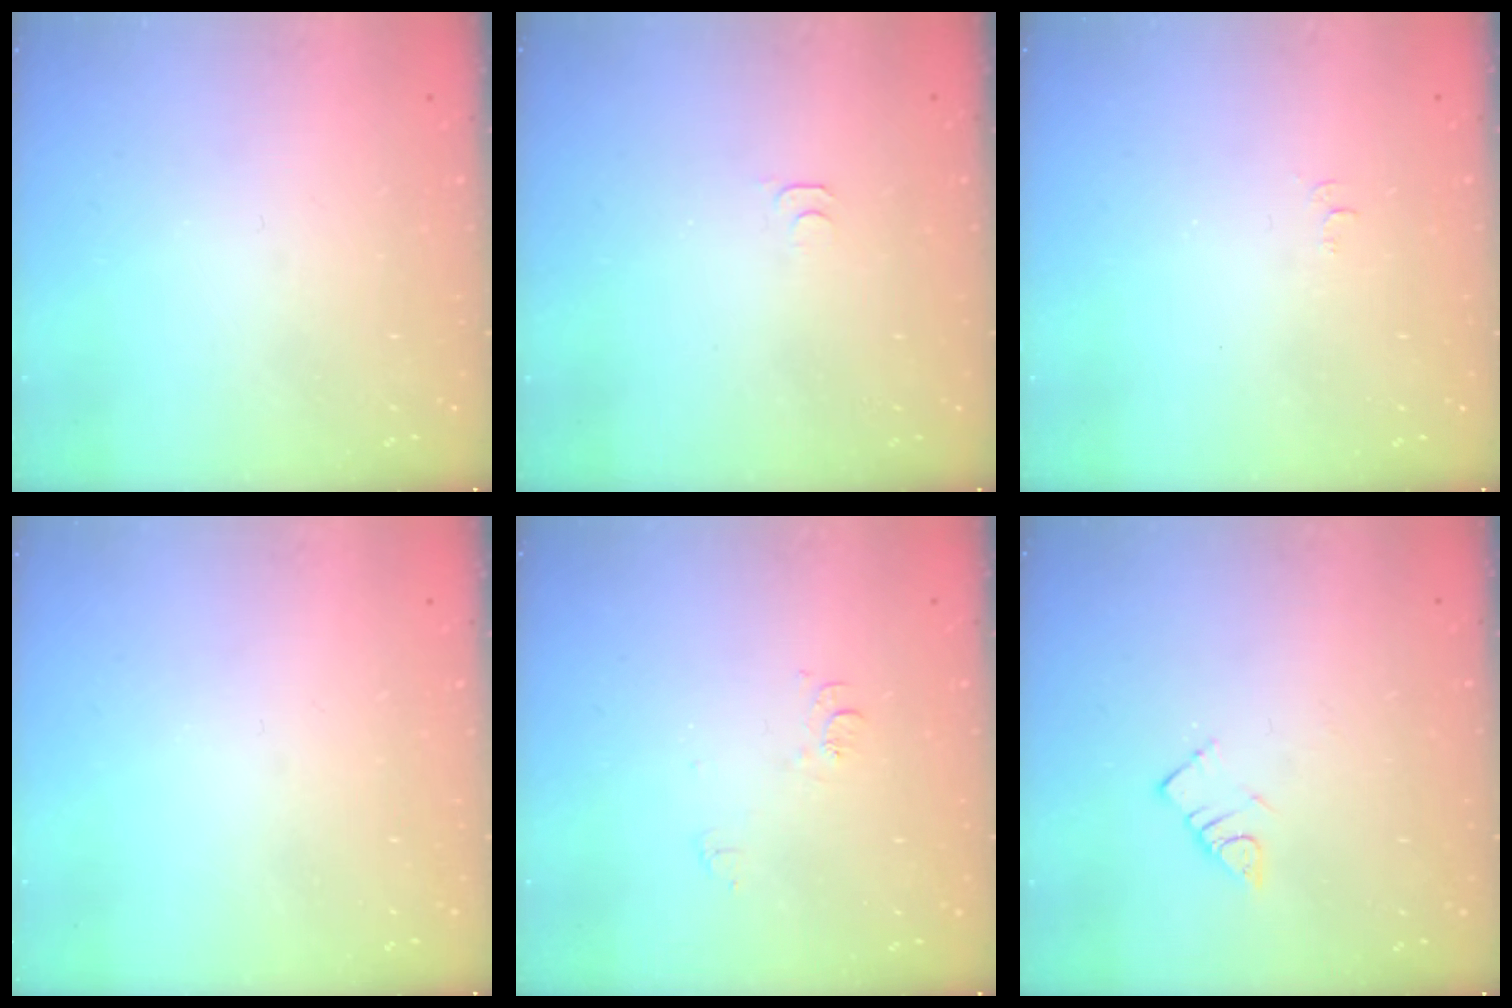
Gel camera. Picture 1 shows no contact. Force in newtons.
{"total": 3.9, "press": 3.9, "slide": 0.6}
{"total": 3.9, "press": 3.8, "slide": 0.3}
{"total": 0.0}
{"total": 6.9, "press": 6.9, "slide": 0.7}
{"total": 3.4, "press": 3.4, "slide": 0.3}